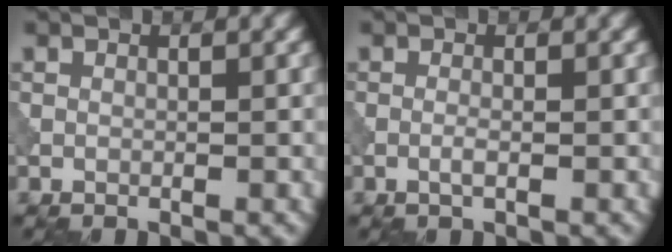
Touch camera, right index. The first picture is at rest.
{"total": 0.9, "force": [-0.3, 0.1, 0.8], "torque": [-0.018, -0.001, -0.009]}